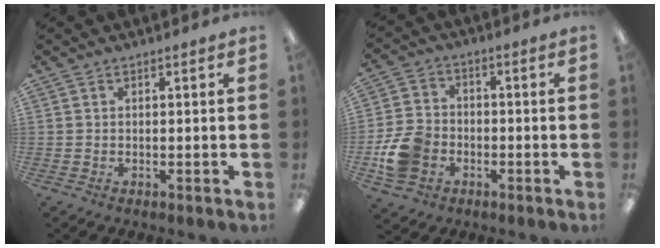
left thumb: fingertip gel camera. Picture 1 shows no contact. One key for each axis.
{"total": 10.4, "fx": -3.5, "fy": 8.2, "fz": 5.3, "tx": -0.113, "ty": 0.026, "tz": -0.062}